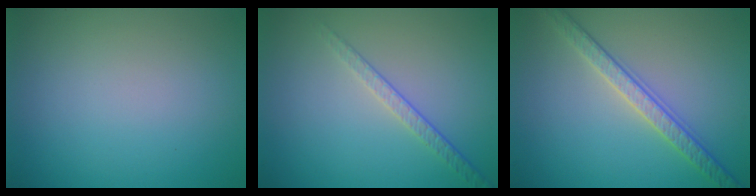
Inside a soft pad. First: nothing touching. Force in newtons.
{"total": 1.9, "press": 1.4, "slide": 1.3}
{"total": 3.3, "press": 3.2, "slide": 1.0}